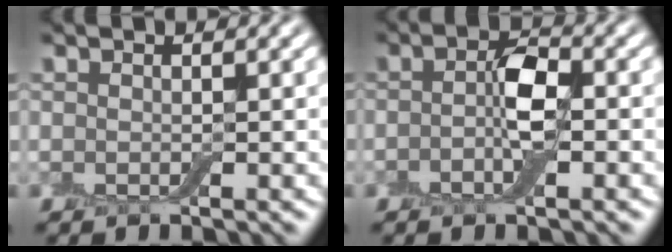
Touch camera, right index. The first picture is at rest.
{"total": 3.1, "force": [-0.6, 1.0, 2.8], "torque": [-0.050, 0.006, -0.016]}